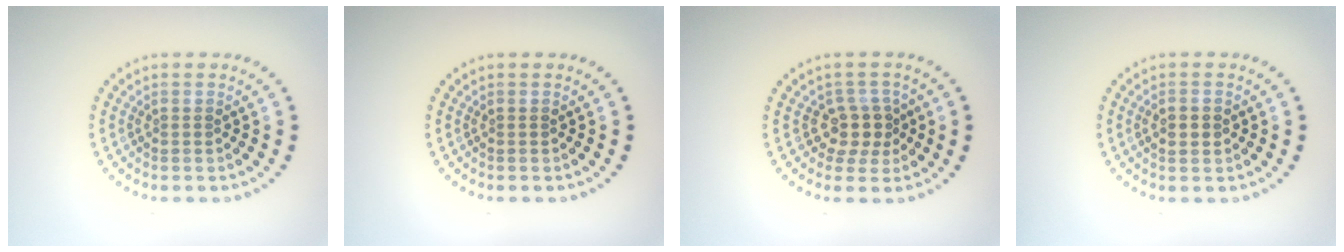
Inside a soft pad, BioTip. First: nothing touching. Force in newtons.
{"total": 0.0}
{"total": 2.5, "press": 2.1, "slide": 1.5}
{"total": 2.3, "press": 2.2, "slide": 0.1}